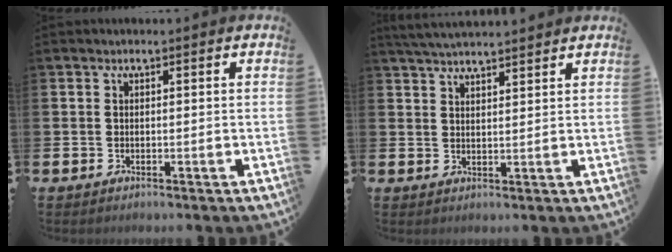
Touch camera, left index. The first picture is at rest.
{"total": 4.2, "force": [4.1, 0.2, 0.7], "torque": [-0.019, -0.016, 0.075]}